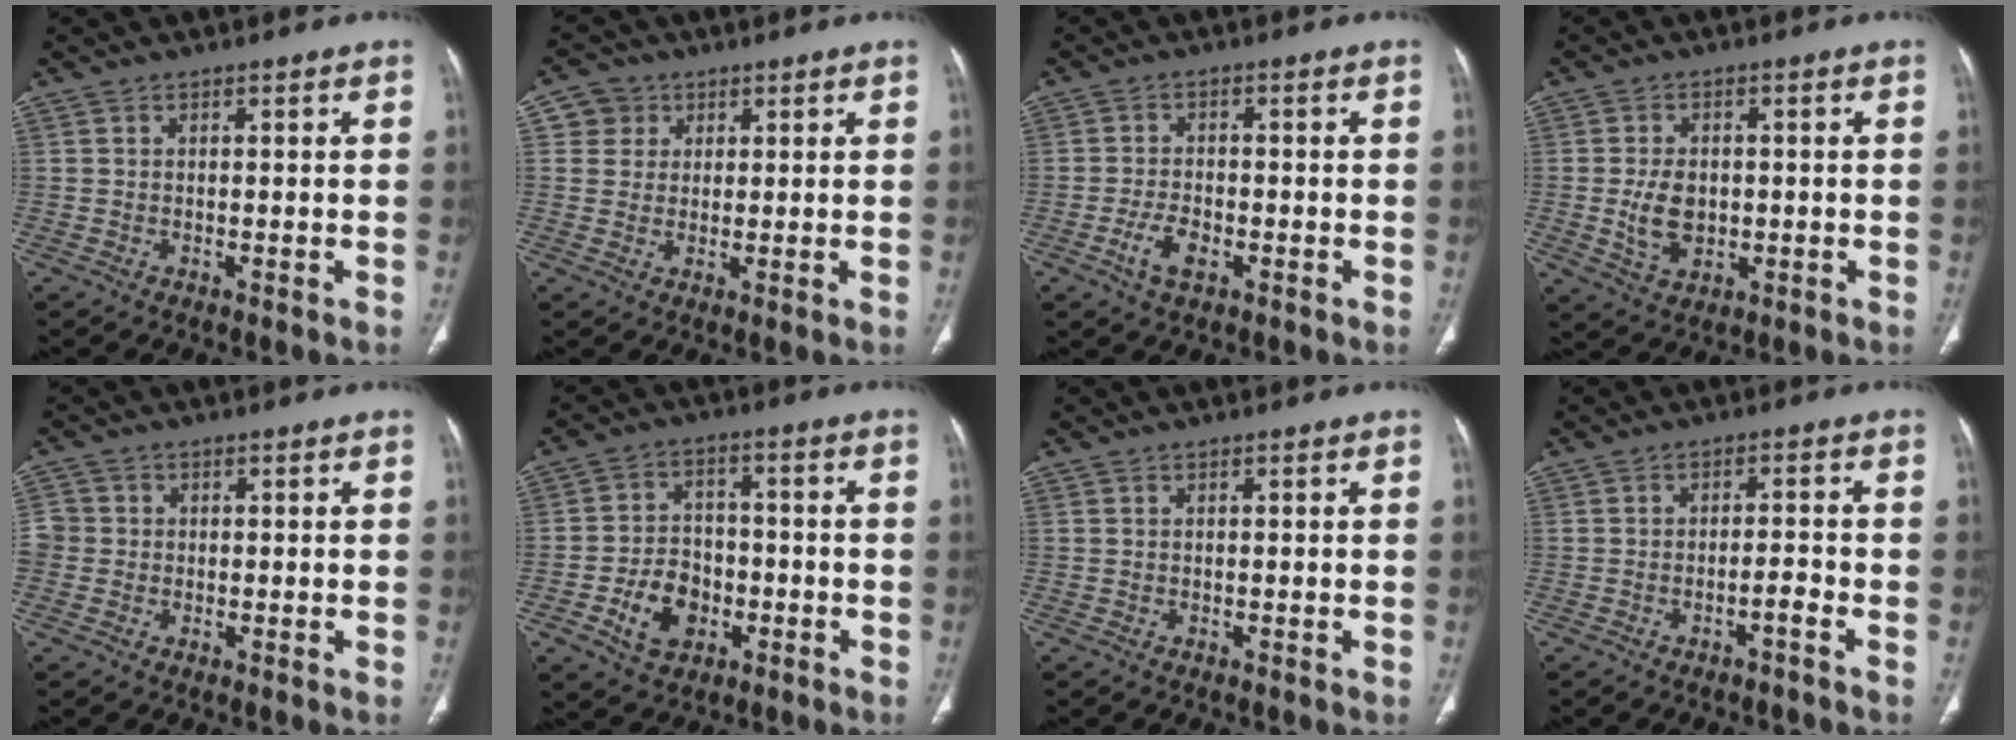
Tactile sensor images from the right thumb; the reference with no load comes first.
{"total": 4.4, "force": [1.6, 4.1, 0.3], "torque": [0.019, -0.002, 0.024]}
{"total": 4.6, "force": [-2.1, 2.3, 3.4], "torque": [-0.067, 0.010, -0.036]}
{"total": 6.6, "force": [-0.6, 4.5, 4.8], "torque": [-0.076, -0.002, -0.003]}
{"total": 4.0, "force": [-0.4, 3.8, 1.2], "torque": [-0.014, 0.011, -0.013]}
{"total": 9.5, "force": [-3.6, 7.1, 5.2], "torque": [-0.063, 0.023, -0.058]}
{"total": 0.0}
{"total": 2.4, "force": [-1.6, 0.2, 1.8], "torque": [-0.033, 0.019, -0.026]}